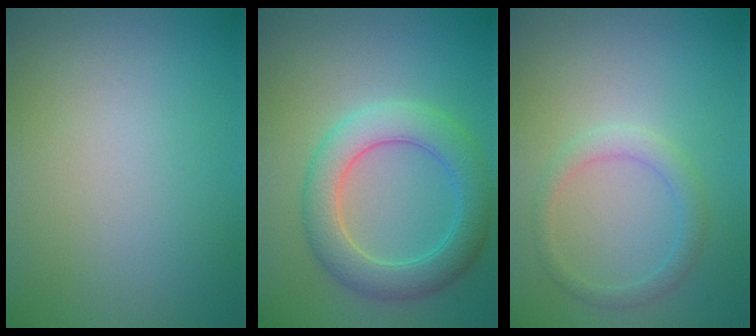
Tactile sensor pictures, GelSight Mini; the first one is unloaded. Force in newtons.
{"total": 5.6, "press": 5.5, "slide": 0.6}
{"total": 2.1, "press": 2.0, "slide": 0.3}